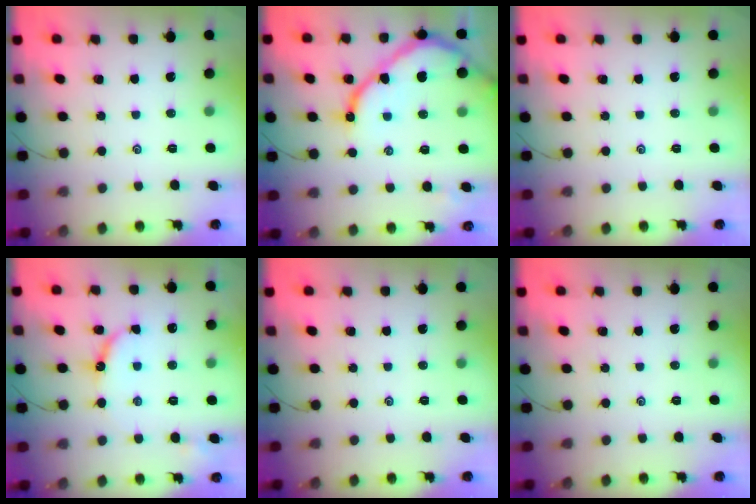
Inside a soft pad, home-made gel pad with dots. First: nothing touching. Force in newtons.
{"total": 13.3, "press": 13.2, "slide": 1.5}
{"total": 0.0}
{"total": 8.0, "press": 7.9, "slide": 0.4}
{"total": 0.0}
{"total": 0.0}